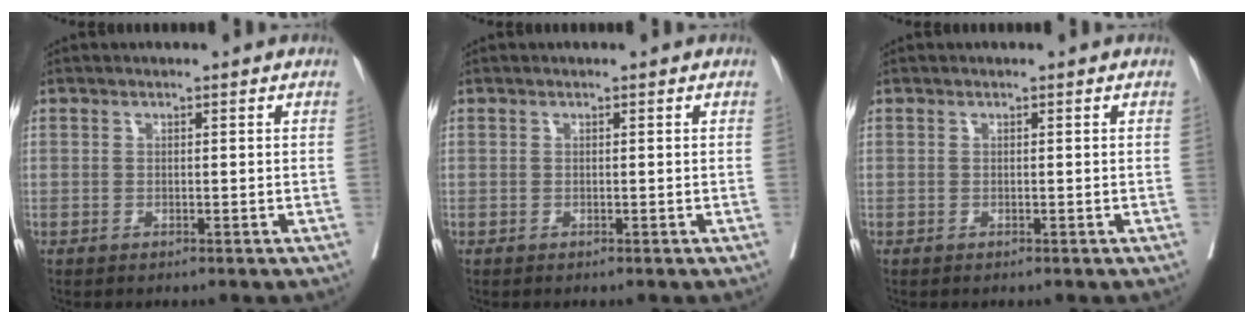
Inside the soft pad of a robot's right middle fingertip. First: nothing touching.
{"total": 0.0}
{"total": 0.0}